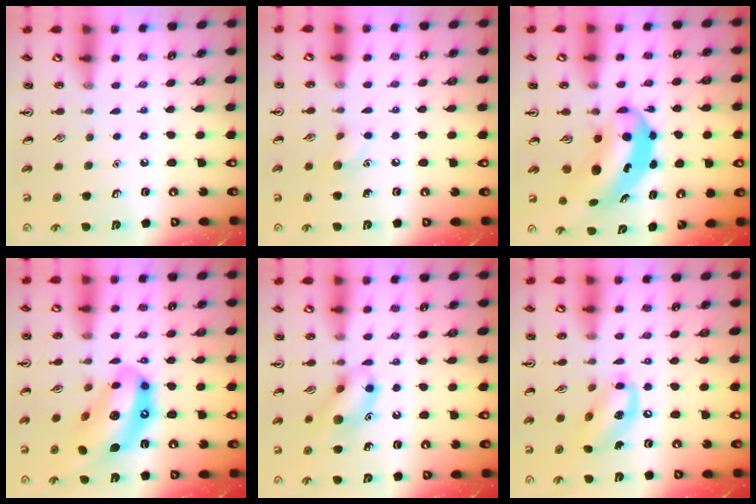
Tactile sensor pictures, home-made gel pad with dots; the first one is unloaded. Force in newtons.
{"total": 5.7, "press": 5.4, "slide": 1.9}
{"total": 7.2, "press": 7.0, "slide": 1.9}
{"total": 15.3, "press": 14.5, "slide": 4.9}
{"total": 11.8, "press": 11.8, "slide": 1.3}
{"total": 11.8, "press": 11.5, "slide": 2.6}